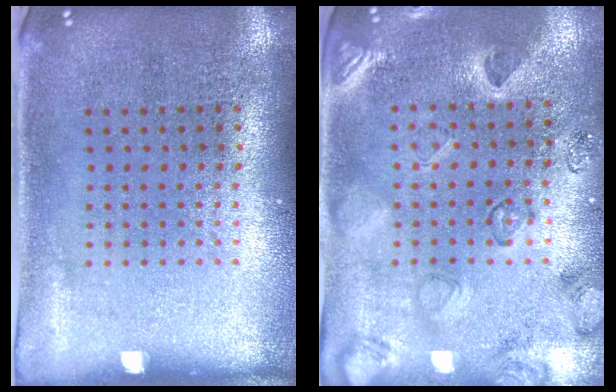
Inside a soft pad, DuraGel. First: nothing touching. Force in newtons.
{"total": 2.3, "press": 2.0, "slide": 1.1}